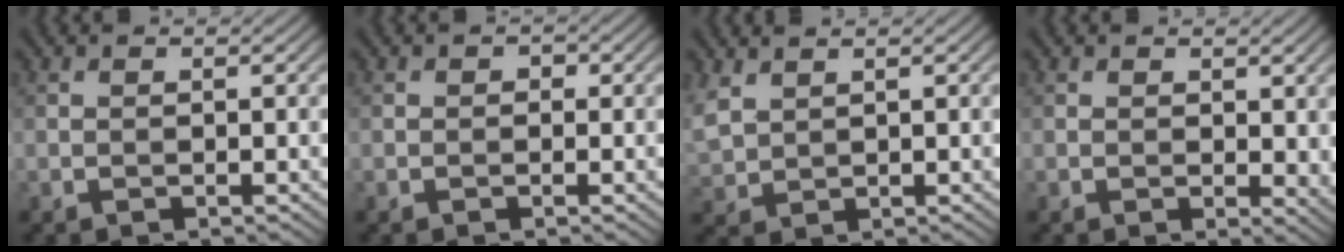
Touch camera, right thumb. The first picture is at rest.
{"total": 0.8, "force": [-0.1, 0.7, 0.3], "torque": [-0.001, -0.005, -0.005]}
{"total": 3.6, "force": [2.2, 2.1, 1.9], "torque": [-0.065, 0.005, 0.054]}
{"total": 2.4, "force": [0.8, 1.4, 1.7], "torque": [-0.021, -0.005, 0.015]}